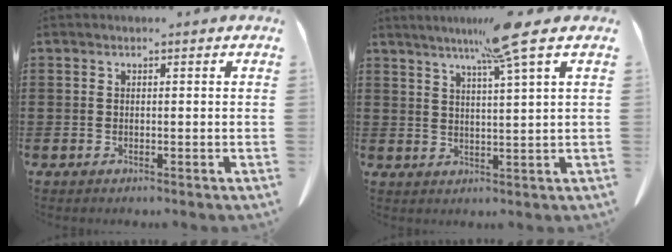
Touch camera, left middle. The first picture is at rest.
{"total": 8.2, "force": [5.4, -0.6, 6.1], "torque": [-0.123, -0.002, 0.091]}